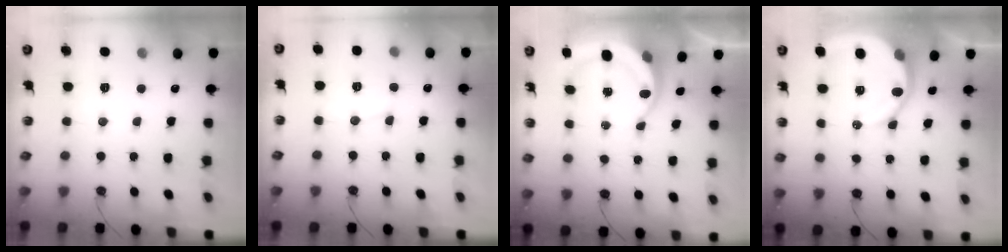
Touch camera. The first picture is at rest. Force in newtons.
{"total": 3.9, "press": 3.8, "slide": 0.6}
{"total": 7.3, "press": 7.2, "slide": 0.9}
{"total": 10.1, "press": 10.0, "slide": 1.3}